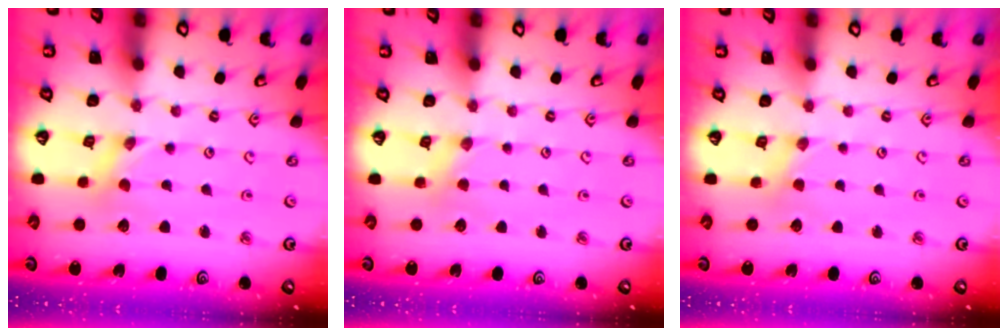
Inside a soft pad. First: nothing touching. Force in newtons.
{"total": 2.9, "press": 2.9, "slide": 0.5}
{"total": 2.7, "press": 2.6, "slide": 0.5}